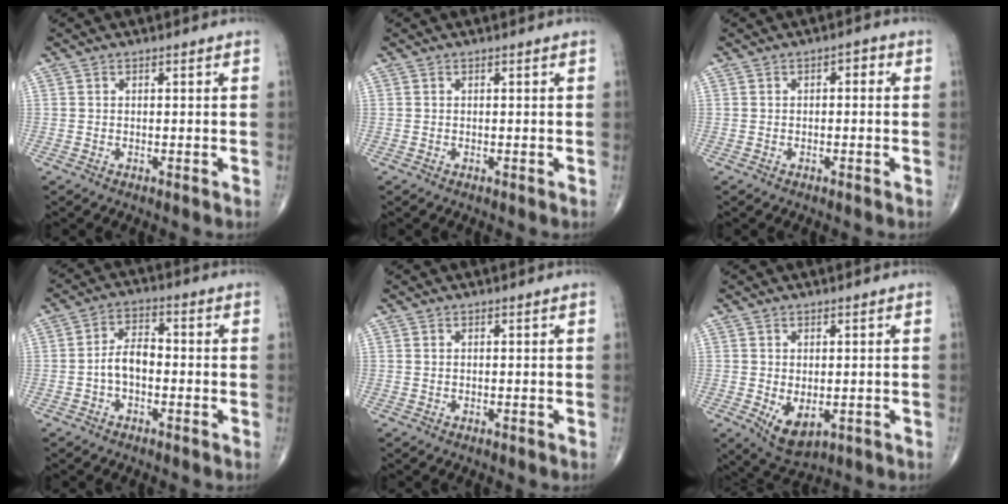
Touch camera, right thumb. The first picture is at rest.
{"total": 0.0}
{"total": 1.8, "force": [0.1, 1.1, 1.5], "torque": [-0.016, 0.010, -0.007]}
{"total": 5.5, "force": [-1.2, 3.2, 4.3], "torque": [-0.070, 0.025, -0.029]}
{"total": 0.0}
{"total": 5.7, "force": [-1.0, 3.3, 4.6], "torque": [-0.068, -0.007, 0.003]}